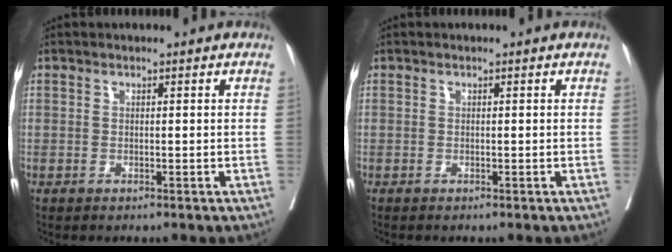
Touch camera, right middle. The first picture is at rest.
{"total": 0.0}